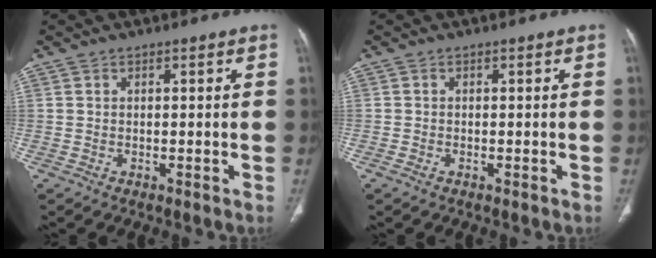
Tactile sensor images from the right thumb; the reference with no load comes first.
{"total": 0.7, "force": [-0.4, 0.4, 0.4], "torque": [-0.013, 0.000, -0.009]}